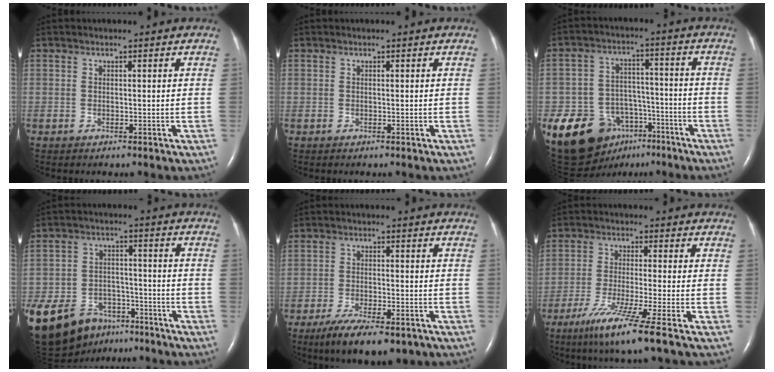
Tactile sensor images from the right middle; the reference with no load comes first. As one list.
[{"total": 0.0}, {"total": 16.2, "force": [-8.7, 11.8, 6.9], "torque": [-0.125, 0.038, -0.128]}, {"total": 25.0, "force": [-15.1, 16.2, 11.5], "torque": [-0.338, -0.019, -0.239]}, {"total": 10.5, "force": [-7.3, 3.4, 6.8], "torque": [-0.108, -0.012, -0.111]}, {"total": 9.6, "force": [-6.1, -1.4, 7.4], "torque": [-0.140, -0.036, -0.111]}]